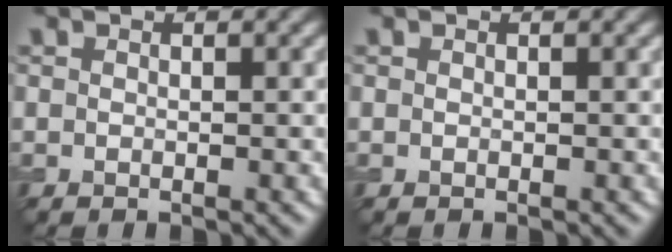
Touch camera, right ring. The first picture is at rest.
{"total": 0.0}